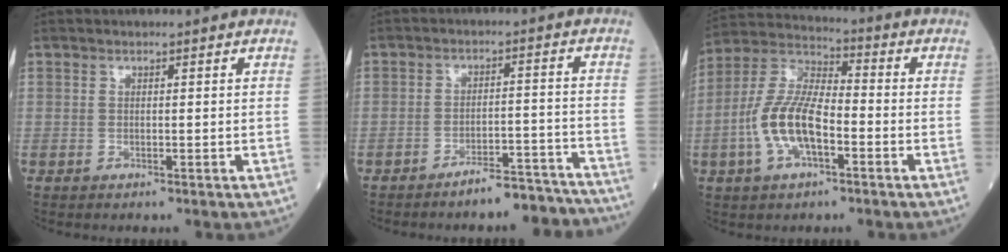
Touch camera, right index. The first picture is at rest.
{"total": 7.7, "force": [-7.2, 1.9, 1.9], "torque": [0.001, 0.038, -0.104]}
{"total": 11.5, "force": [-3.2, 4.4, 10.1], "torque": [-0.222, 0.013, -0.066]}